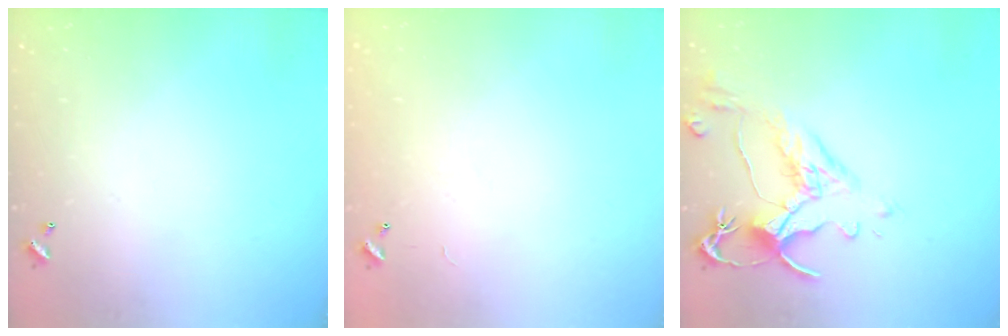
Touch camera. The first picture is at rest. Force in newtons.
{"total": 6.9, "press": 6.9, "slide": 0.9}
{"total": 3.5, "press": 3.2, "slide": 1.5}